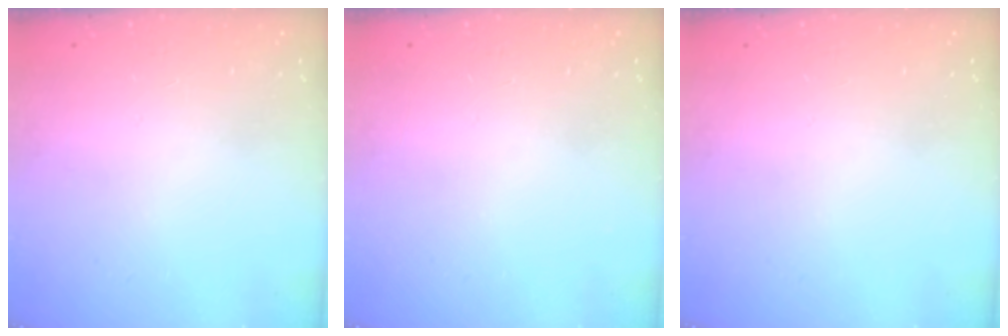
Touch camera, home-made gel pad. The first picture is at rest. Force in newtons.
{"total": 0.0}
{"total": 0.0}